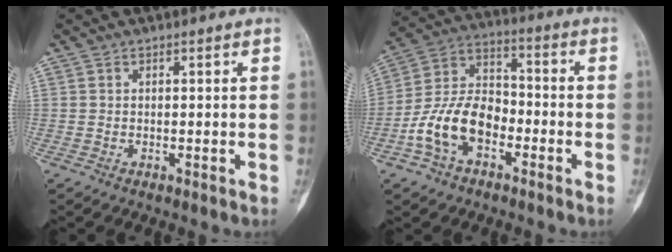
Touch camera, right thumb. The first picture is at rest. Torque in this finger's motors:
{"motor_torque": [1.59, 1.04, 1.23, -1.17, 0.10]}